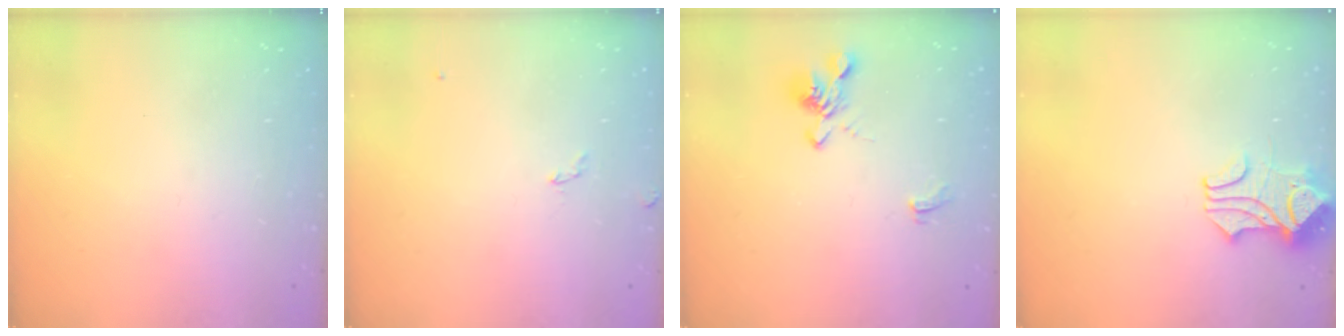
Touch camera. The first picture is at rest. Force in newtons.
{"total": 3.0, "press": 2.9, "slide": 0.4}
{"total": 1.9, "press": 1.6, "slide": 1.0}
{"total": 1.7, "press": 1.3, "slide": 1.2}